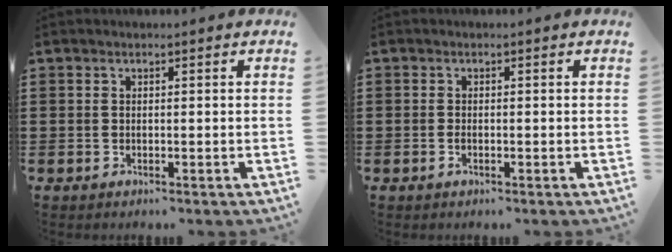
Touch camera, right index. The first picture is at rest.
{"total": 0.8, "force": [-0.4, 0.2, 0.6], "torque": [-0.014, -0.005, -0.007]}